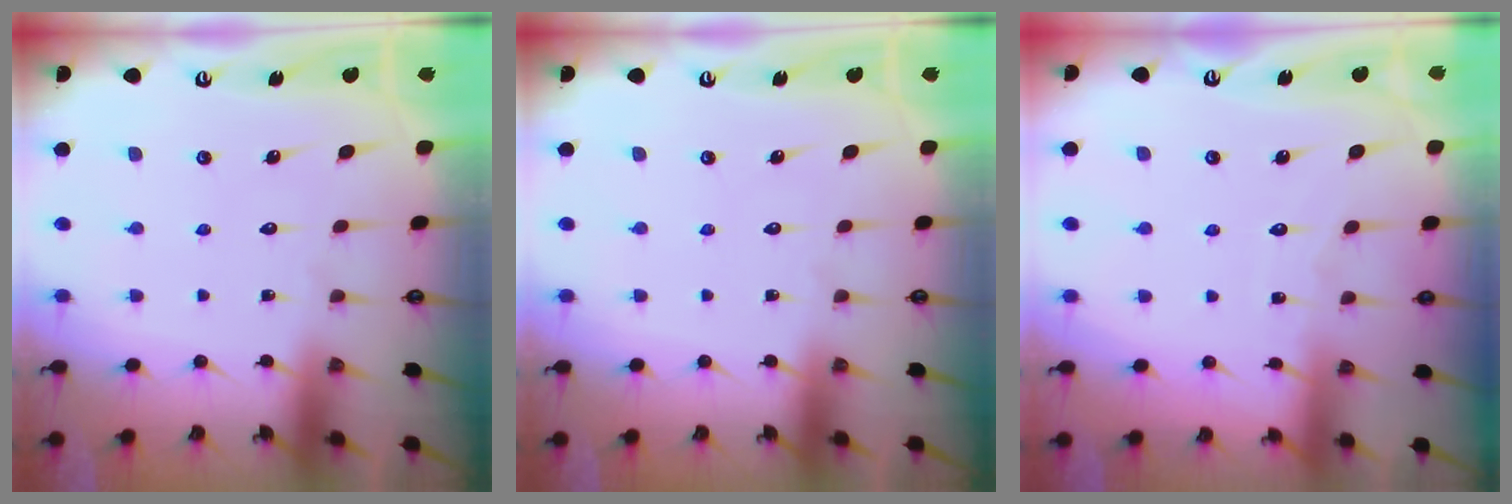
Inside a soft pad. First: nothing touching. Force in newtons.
{"total": 0.0}
{"total": 3.4, "press": 3.4, "slide": 0.4}